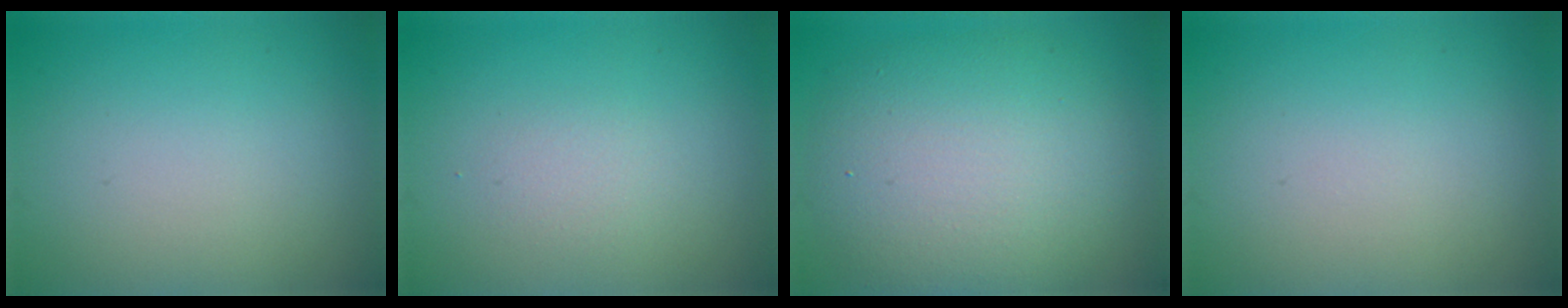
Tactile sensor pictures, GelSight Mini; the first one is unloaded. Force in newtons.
{"total": 1.2, "press": 1.2, "slide": 0.1}
{"total": 9.3, "press": 9.3, "slide": 0.6}
{"total": 0.0}